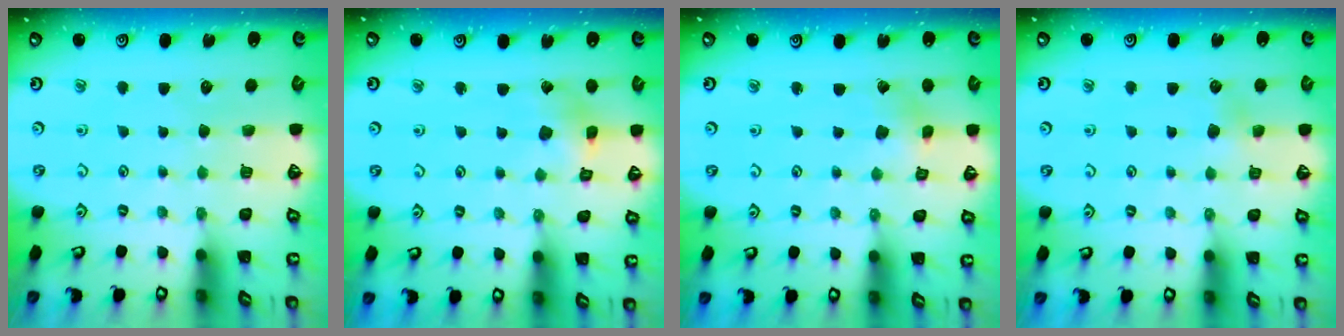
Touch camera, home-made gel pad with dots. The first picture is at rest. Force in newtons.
{"total": 5.0, "press": 5.0, "slide": 0.5}
{"total": 1.5, "press": 1.5, "slide": 0.0}
{"total": 2.6, "press": 2.6, "slide": 0.5}